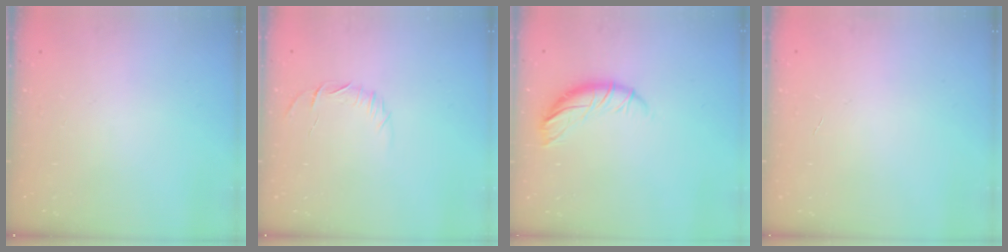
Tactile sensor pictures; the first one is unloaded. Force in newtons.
{"total": 6.0, "press": 5.7, "slide": 1.8}
{"total": 10.4, "press": 10.3, "slide": 1.5}
{"total": 0.0}